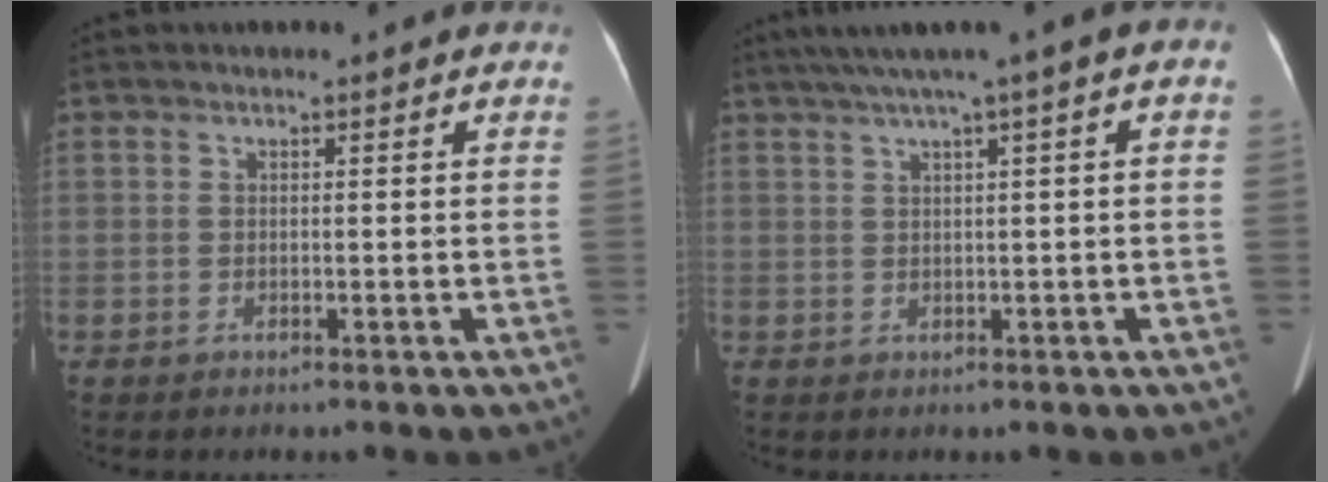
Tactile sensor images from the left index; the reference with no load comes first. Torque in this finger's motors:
{"motor_torque": [0.27, -0.93, 0.07, 0.02]}